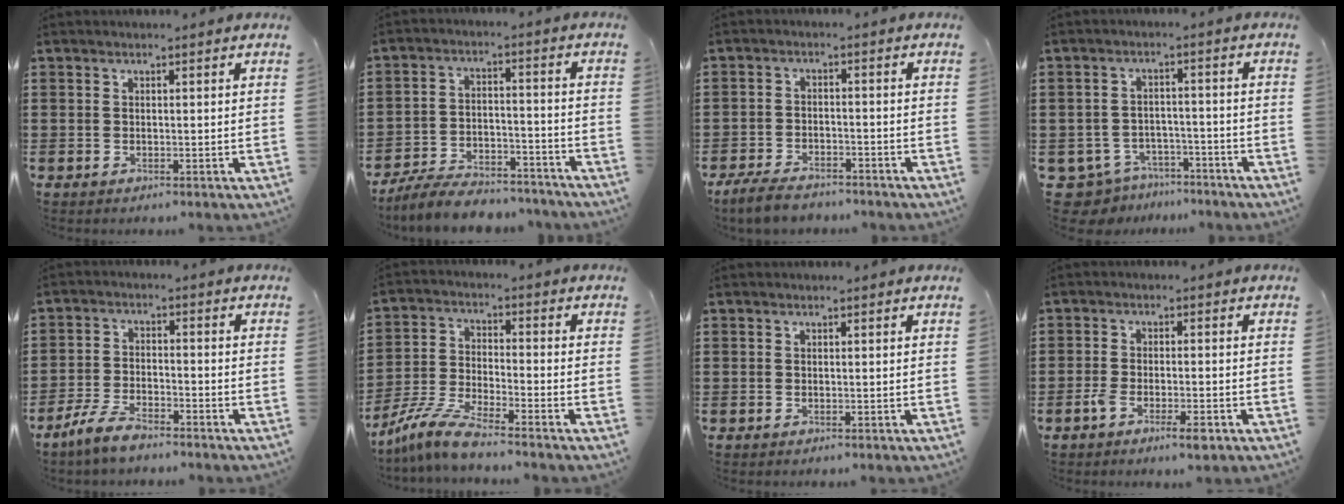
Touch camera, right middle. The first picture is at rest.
{"total": 7.8, "force": [-7.4, 1.4, 2.2], "torque": [-0.036, 0.017, -0.139]}
{"total": 4.2, "force": [-3.8, 1.0, 1.4], "torque": [-0.038, -0.001, -0.078]}
{"total": 4.8, "force": [-4.5, 1.4, 0.6], "torque": [-0.039, 0.001, -0.099]}
{"total": 5.5, "force": [-4.5, 1.4, 2.7], "torque": [-0.071, -0.002, -0.090]}
{"total": 7.6, "force": [-6.8, 0.2, 3.4], "torque": [-0.083, -0.005, -0.135]}
{"total": 0.0}
{"total": 3.7, "force": [-2.2, 1.0, 2.8], "torque": [-0.059, 0.000, -0.043]}